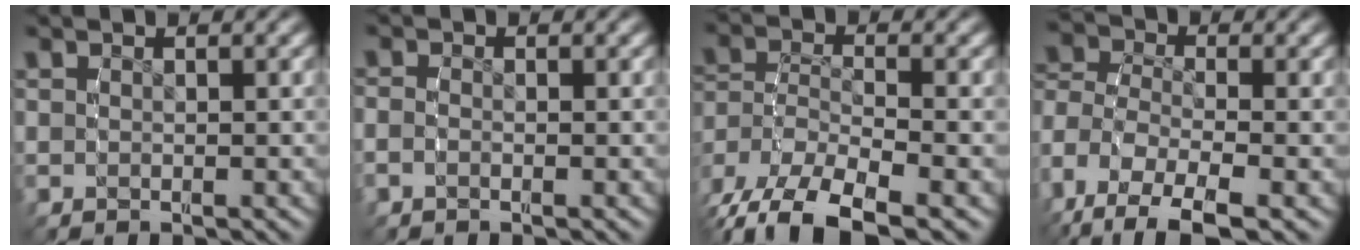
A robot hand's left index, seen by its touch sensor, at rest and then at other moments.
{"total": 1.2, "force": [-0.6, 0.8, 0.6], "torque": [-0.022, -0.006, -0.012]}
{"total": 7.8, "force": [-3.8, 5.2, 4.4], "torque": [-0.109, -0.033, -0.053]}
{"total": 9.2, "force": [-3.8, 6.4, 5.5], "torque": [-0.130, -0.048, -0.045]}